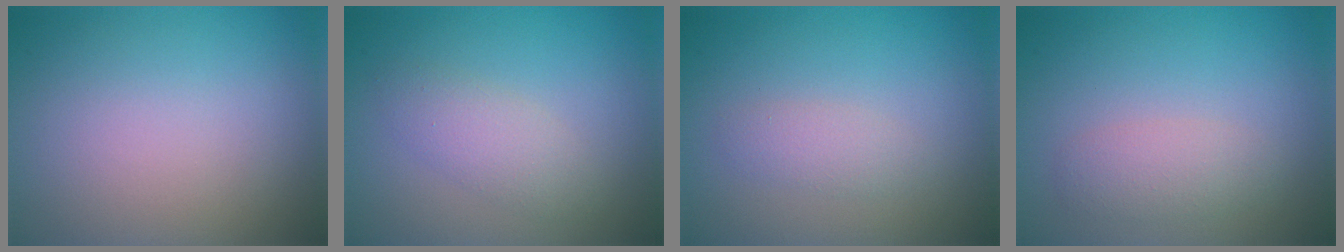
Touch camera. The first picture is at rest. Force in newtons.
{"total": 2.4, "press": 2.4, "slide": 0.1}
{"total": 1.5, "press": 1.5, "slide": 0.1}
{"total": 2.1, "press": 2.1, "slide": 0.2}